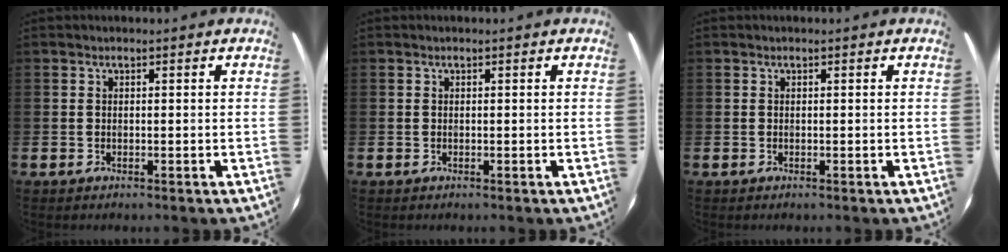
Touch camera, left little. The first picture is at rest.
{"total": 0.0}
{"total": 0.0}